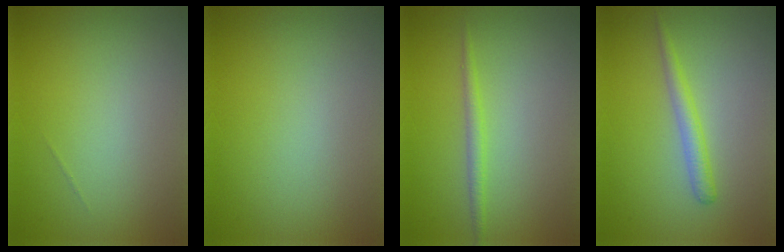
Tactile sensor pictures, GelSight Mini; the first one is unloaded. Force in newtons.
{"total": 0.0}
{"total": 1.3, "press": 1.3, "slide": 0.1}
{"total": 1.9, "press": 1.8, "slide": 0.1}